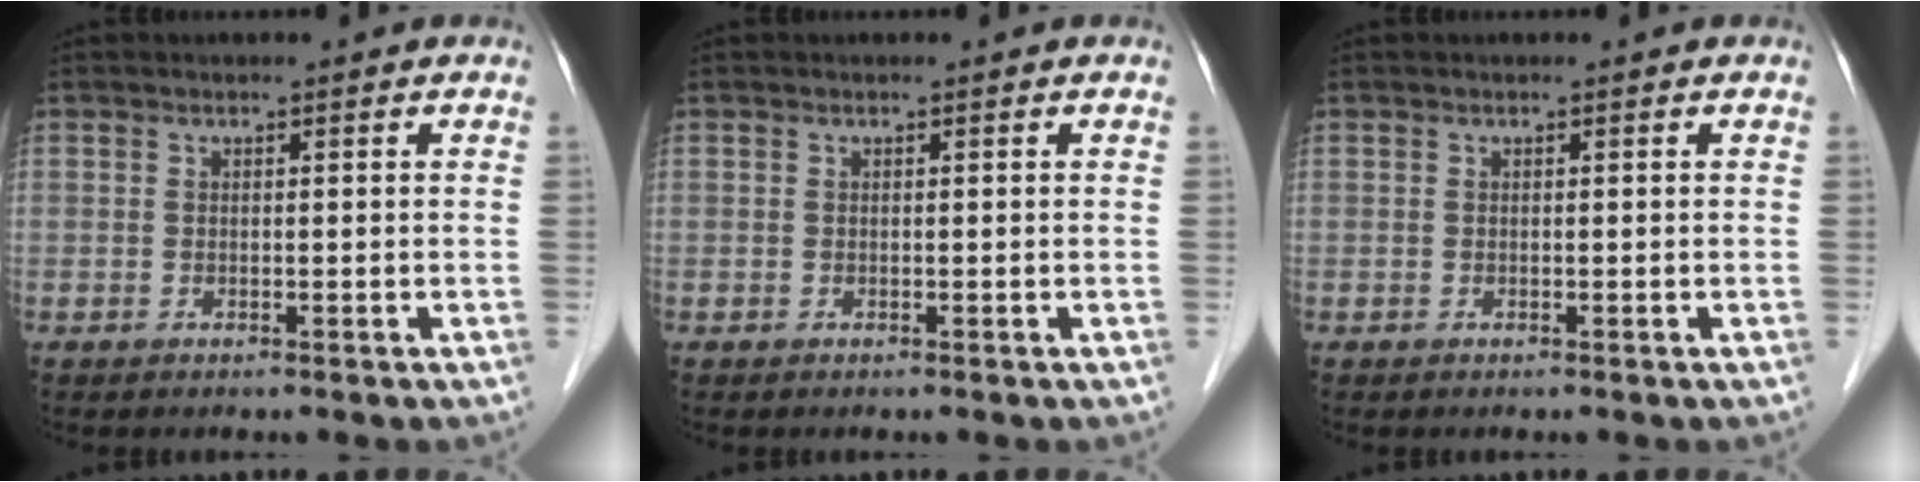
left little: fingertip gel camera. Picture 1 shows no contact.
{"total": 0.0}
{"total": 0.0}